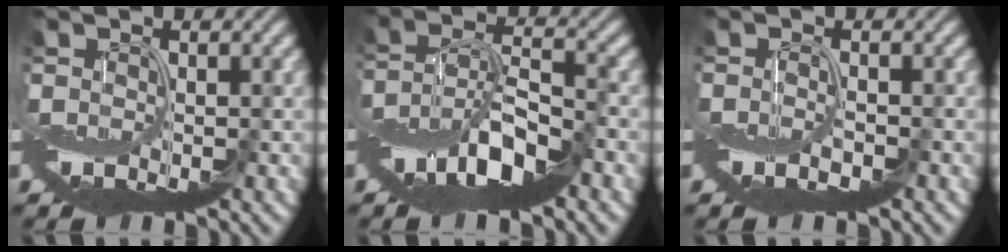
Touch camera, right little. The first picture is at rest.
{"total": 7.3, "force": [-4.1, 2.6, 5.5], "torque": [-0.105, 0.008, -0.084]}
{"total": 1.4, "force": [-0.7, 0.1, 1.2], "torque": [-0.028, -0.002, -0.015]}